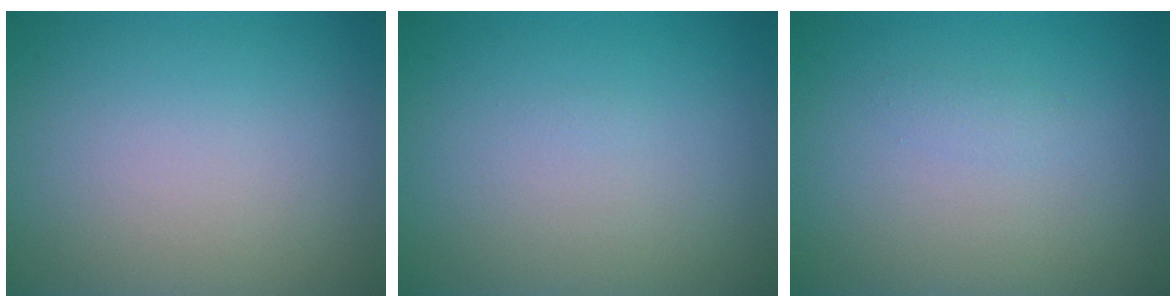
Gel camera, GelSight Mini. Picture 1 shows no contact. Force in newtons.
{"total": 0.0}
{"total": 0.6, "press": 0.6, "slide": 0.0}